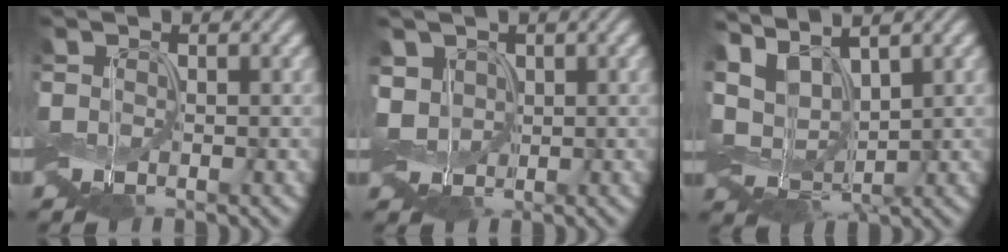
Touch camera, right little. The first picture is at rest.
{"total": 2.6, "force": [0.2, 2.2, 1.3], "torque": [-0.035, 0.001, -0.002]}
{"total": 6.1, "force": [1.7, 3.9, 4.4], "torque": [-0.088, 0.003, 0.035]}